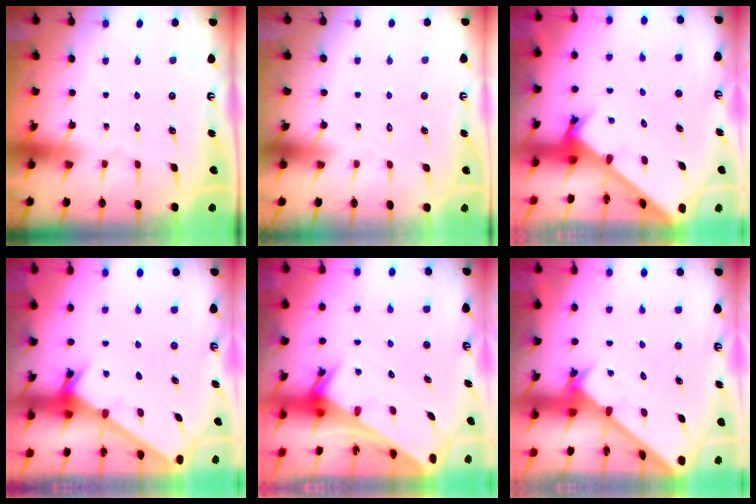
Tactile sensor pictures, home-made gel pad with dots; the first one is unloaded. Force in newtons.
{"total": 1.8, "press": 1.8, "slide": 0.1}
{"total": 2.8, "press": 2.8, "slide": 0.3}
{"total": 2.5, "press": 2.5, "slide": 0.2}
{"total": 3.6, "press": 3.6, "slide": 0.3}
{"total": 2.5, "press": 2.5, "slide": 0.2}